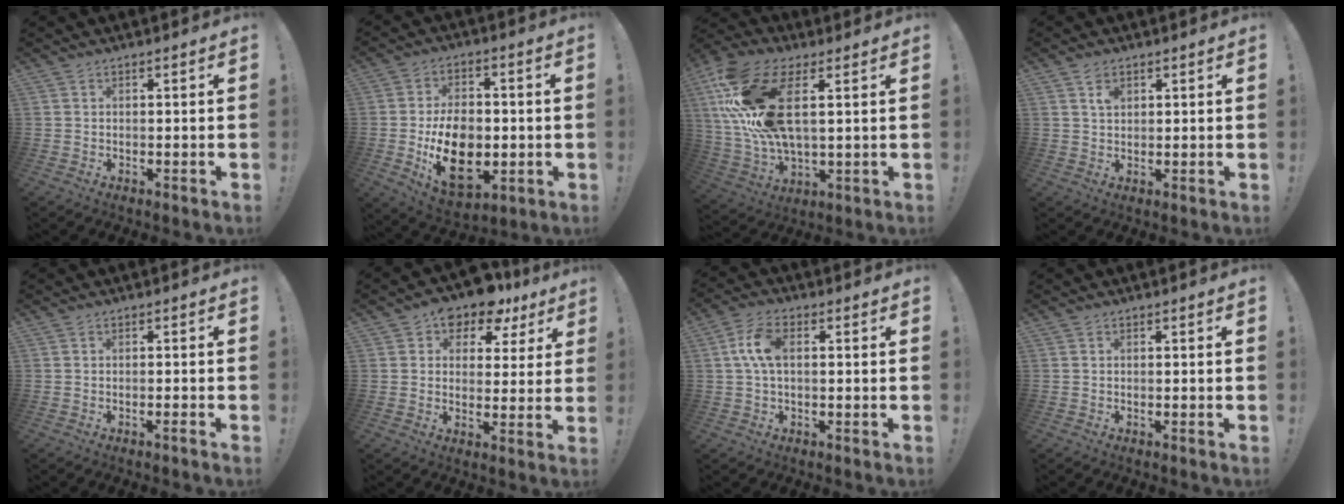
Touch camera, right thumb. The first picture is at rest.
{"total": 17.3, "force": [-3.8, 11.6, 12.2], "torque": [-0.197, 0.006, -0.058]}
{"total": 21.7, "force": [7.0, 10.7, 17.5], "torque": [-0.338, -0.022, 0.131]}
{"total": 2.7, "force": [1.5, 1.6, 1.6], "torque": [-0.021, -0.004, 0.025]}
{"total": 1.6, "force": [-0.9, -0.2, 1.2], "torque": [-0.027, 0.002, -0.014]}
{"total": 10.2, "force": [7.3, 6.0, 3.9], "torque": [-0.054, -0.054, 0.132]}
{"total": 7.8, "force": [1.0, 4.0, 6.6], "torque": [-0.129, 0.007, 0.020]}
{"total": 0.0}